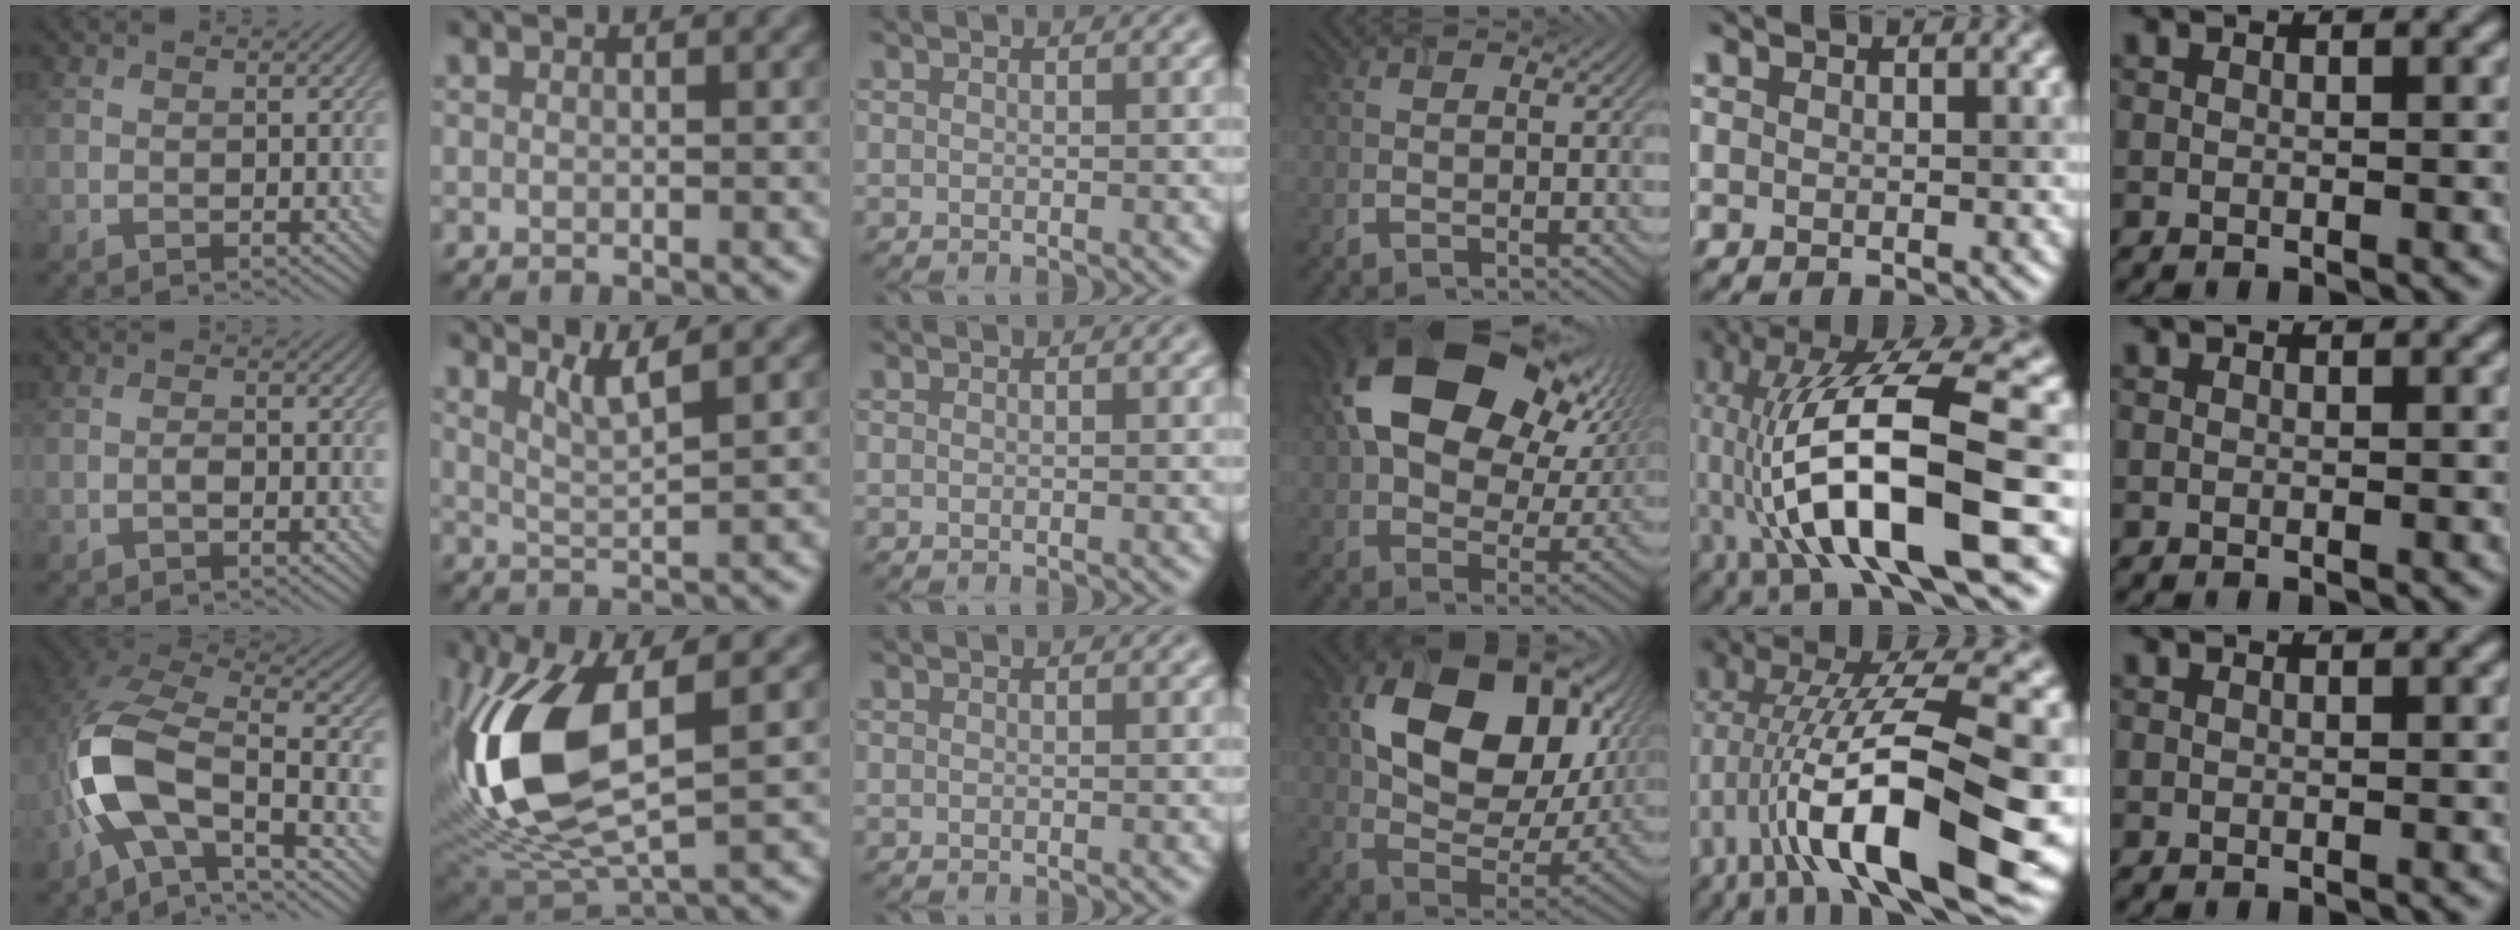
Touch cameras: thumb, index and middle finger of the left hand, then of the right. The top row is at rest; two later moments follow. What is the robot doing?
{"motion": "extract", "object": "airpods case & airpods"}